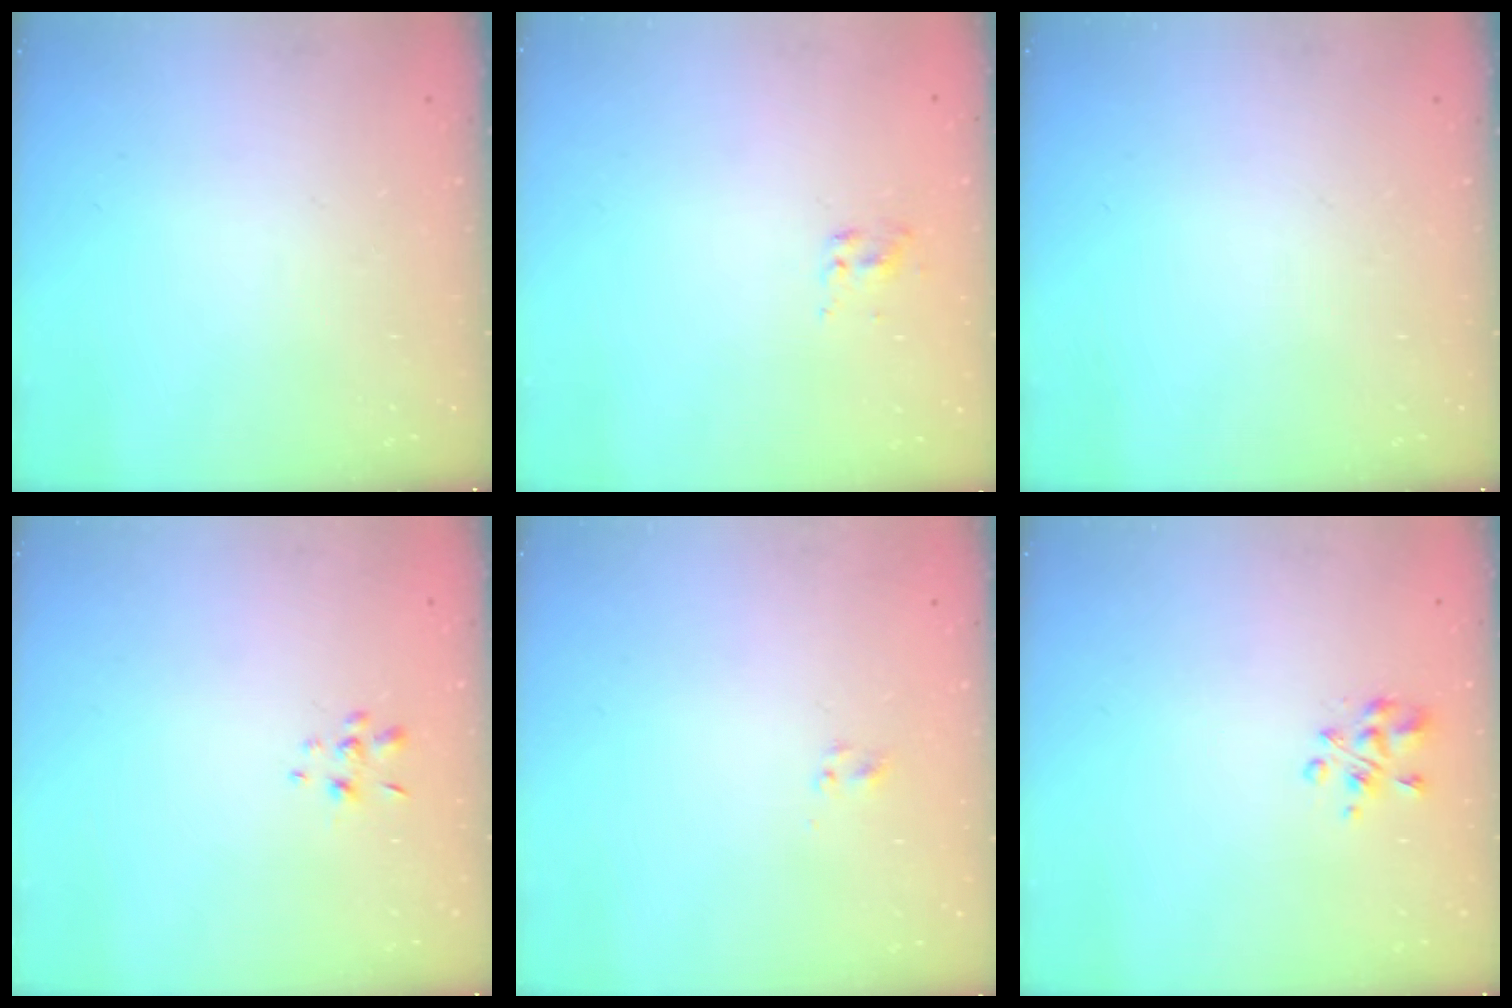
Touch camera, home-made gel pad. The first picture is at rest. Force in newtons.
{"total": 2.0, "press": 1.9, "slide": 0.8}
{"total": 0.0}
{"total": 1.3, "press": 1.2, "slide": 0.5}
{"total": 1.3, "press": 1.1, "slide": 0.8}
{"total": 3.9, "press": 3.9, "slide": 0.4}